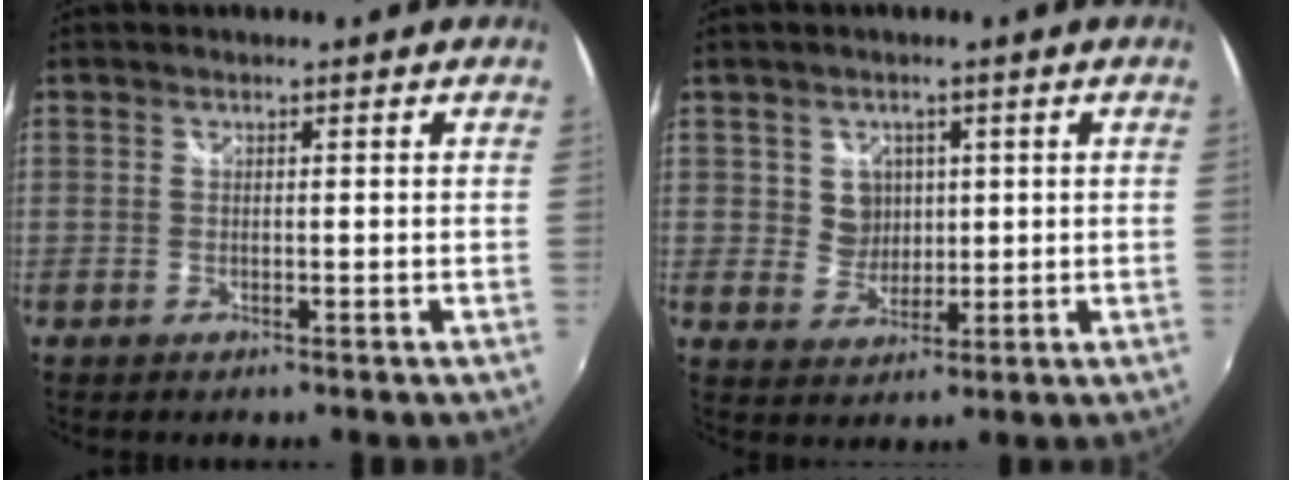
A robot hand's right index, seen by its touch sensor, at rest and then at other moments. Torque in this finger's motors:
{"motor_torque": [-1.02, 1.12, 0.01, 0.01]}